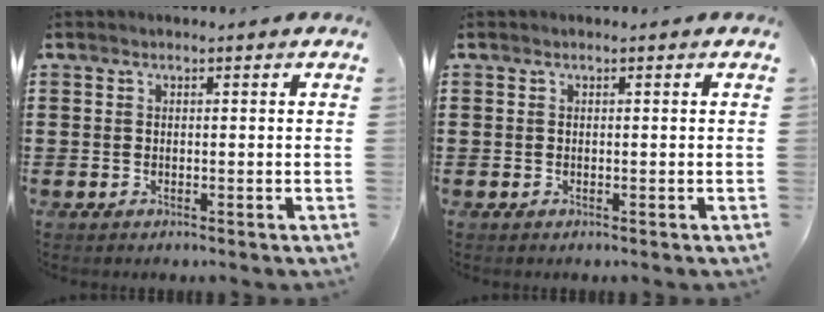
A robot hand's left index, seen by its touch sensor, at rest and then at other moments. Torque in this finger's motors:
{"motor_torque": [0.00, 0.00, 0.00, 0.00]}